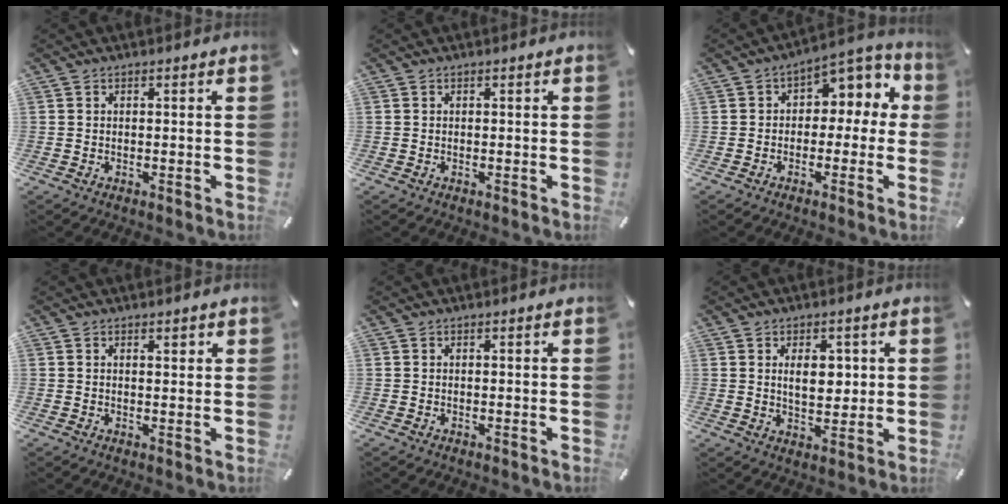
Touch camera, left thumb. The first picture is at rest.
{"total": 0.0}
{"total": 6.5, "force": [1.5, 5.1, 3.7], "torque": [-0.048, -0.009, 0.021]}
{"total": 1.4, "force": [0.9, 0.6, 0.9], "torque": [-0.010, -0.003, 0.014]}
{"total": 0.0}
{"total": 6.9, "force": [1.5, 4.4, 5.1], "torque": [-0.068, -0.005, 0.019]}